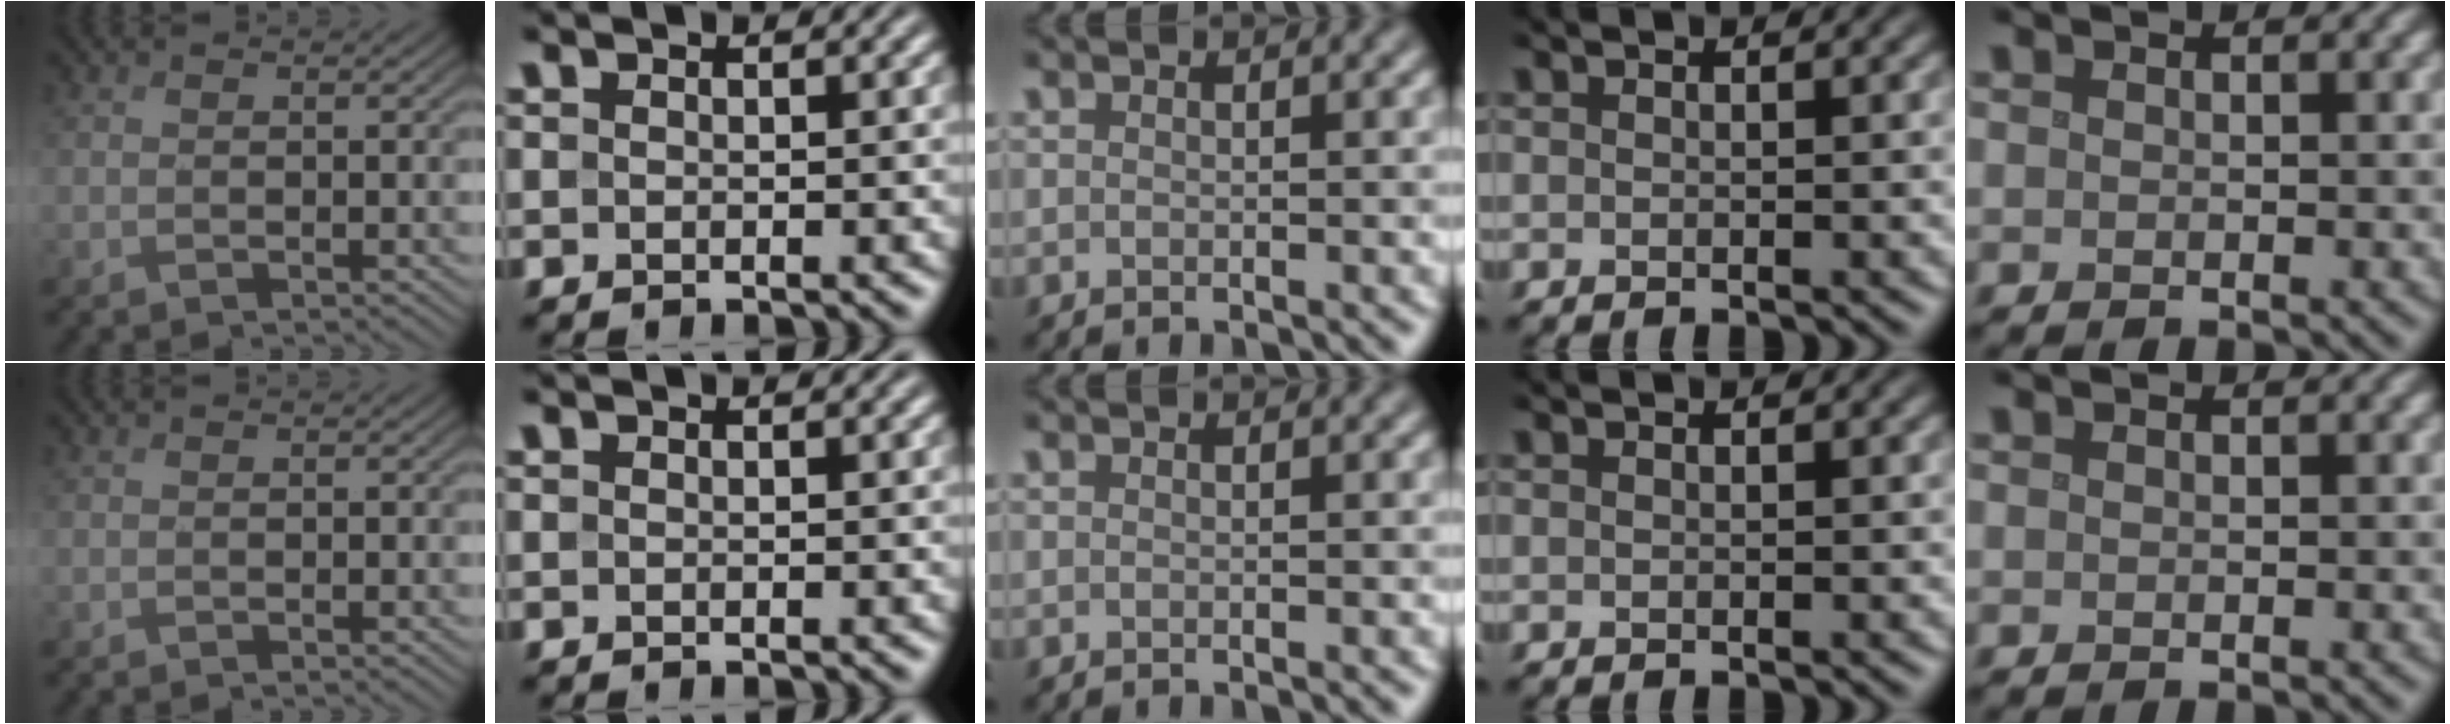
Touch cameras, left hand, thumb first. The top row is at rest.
{}